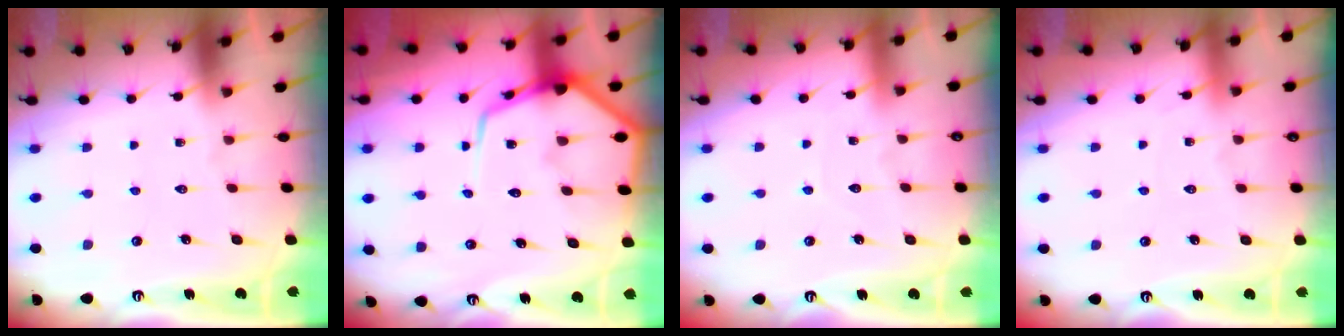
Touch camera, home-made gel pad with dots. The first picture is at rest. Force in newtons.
{"total": 11.9, "press": 11.8, "slide": 0.8}
{"total": 3.8, "press": 3.8, "slide": 0.4}
{"total": 2.5, "press": 2.5, "slide": 0.3}